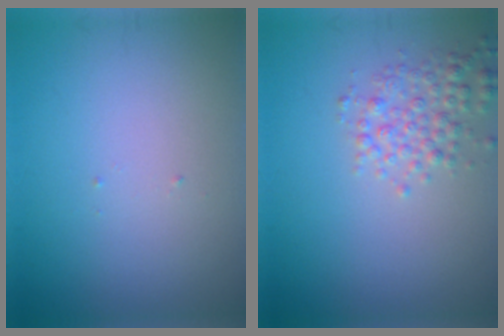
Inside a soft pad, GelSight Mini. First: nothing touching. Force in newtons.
{"total": 2.7, "press": 2.7, "slide": 0.0}